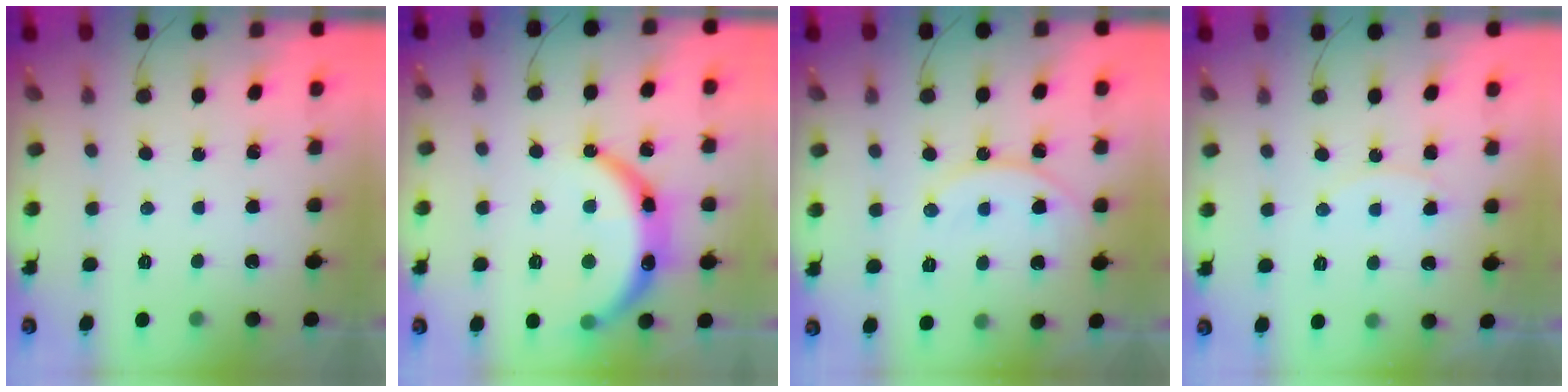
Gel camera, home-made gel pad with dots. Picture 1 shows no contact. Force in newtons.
{"total": 14.4, "press": 14.3, "slide": 1.8}
{"total": 11.7, "press": 11.5, "slide": 2.4}
{"total": 7.3, "press": 7.3, "slide": 0.3}